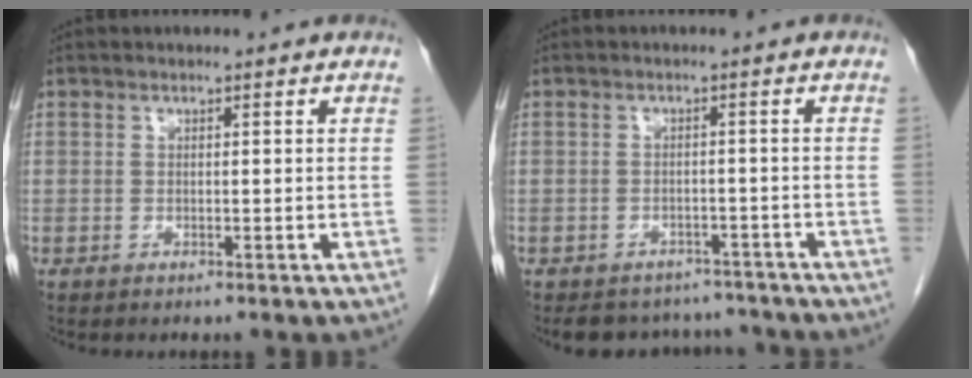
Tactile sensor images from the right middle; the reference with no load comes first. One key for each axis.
{"total": 8.4, "fx": -7.6, "fy": 3.3, "fz": 0.9, "tx": -0.004, "ty": 0.012, "tz": -0.092}